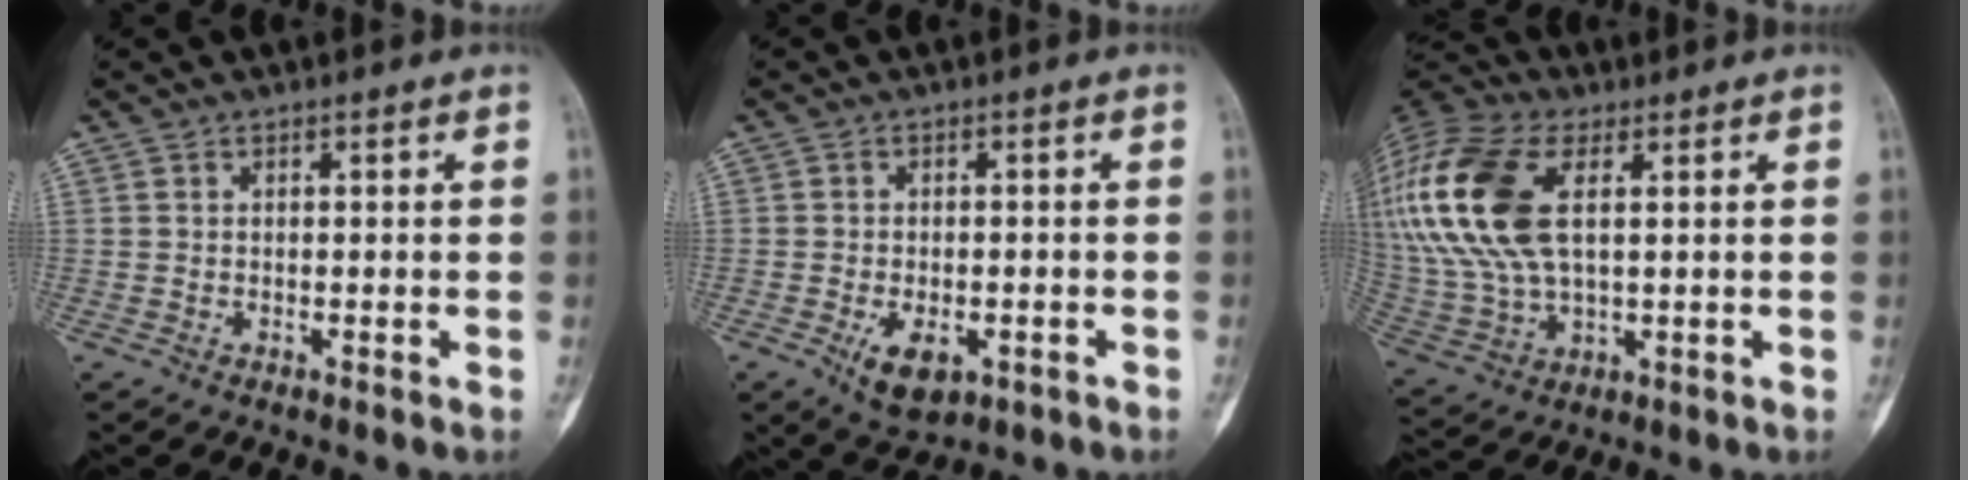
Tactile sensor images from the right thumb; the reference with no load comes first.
{"total": 6.2, "force": [-2.4, 3.4, 4.6], "torque": [-0.066, 0.002, -0.027]}
{"total": 23.9, "force": [6.1, 13.0, 19.2], "torque": [-0.452, 0.010, 0.116]}